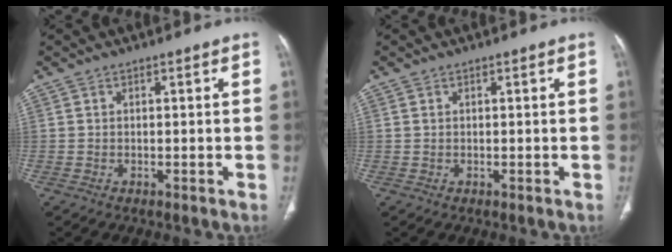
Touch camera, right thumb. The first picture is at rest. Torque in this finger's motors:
{"motor_torque": [0.29, 0.15, 0.05, 0.55, 0.05]}